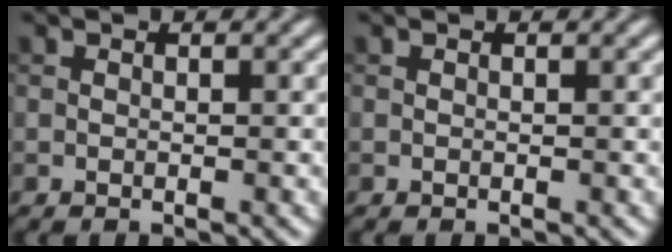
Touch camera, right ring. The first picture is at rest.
{"total": 0.0}